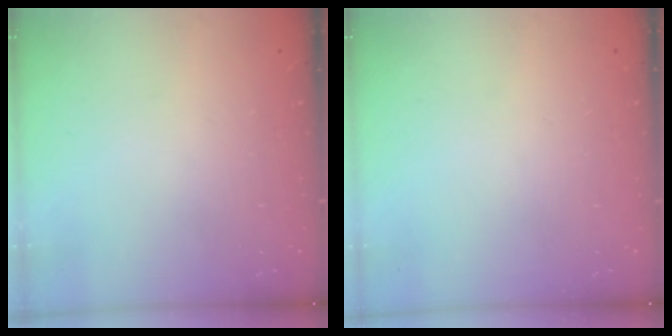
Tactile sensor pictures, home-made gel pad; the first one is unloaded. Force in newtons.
{"total": 0.0}